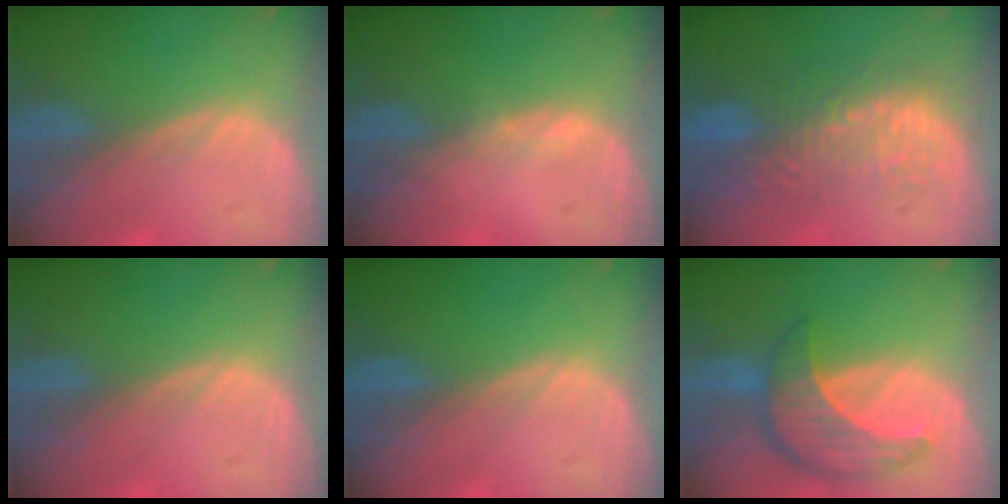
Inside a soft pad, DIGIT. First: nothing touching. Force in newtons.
{"total": 0.6, "press": 0.5, "slide": 0.4}
{"total": 9.8, "press": 8.8, "slide": 4.2}
{"total": 0.0}
{"total": 0.0}
{"total": 8.6, "press": 7.8, "slide": 3.8}